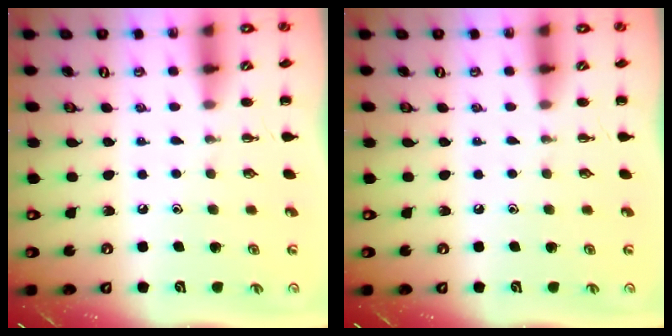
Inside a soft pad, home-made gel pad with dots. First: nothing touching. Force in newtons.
{"total": 0.0}